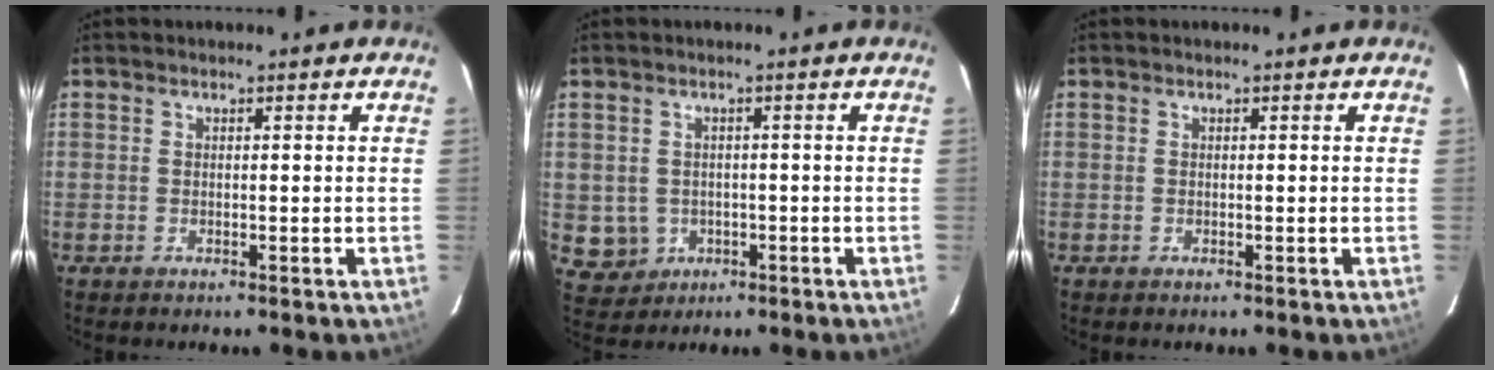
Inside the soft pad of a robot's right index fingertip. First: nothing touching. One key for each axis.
{"total": 5.2, "fx": -0.9, "fy": 5.0, "fz": 0.8, "tx": -0.029, "ty": 0.007, "tz": 0.000}
{"total": 0.0}